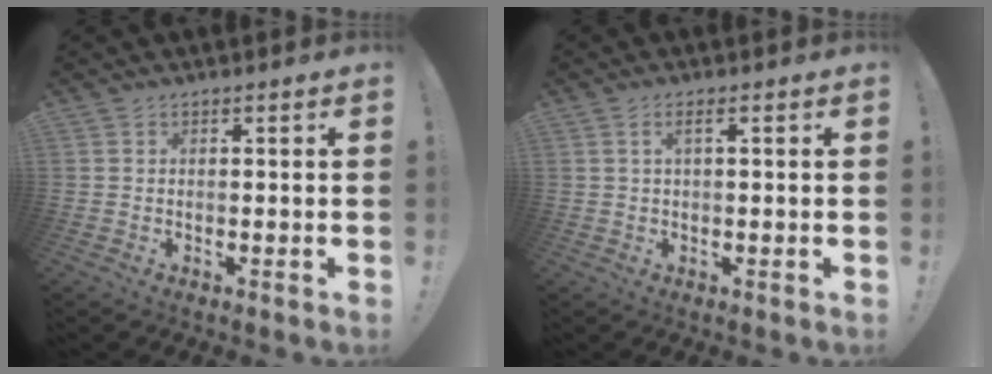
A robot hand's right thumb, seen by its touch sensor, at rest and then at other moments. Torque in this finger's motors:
{"motor_torque": [-0.47, 0.13, -0.24, 0.21, 0.13]}